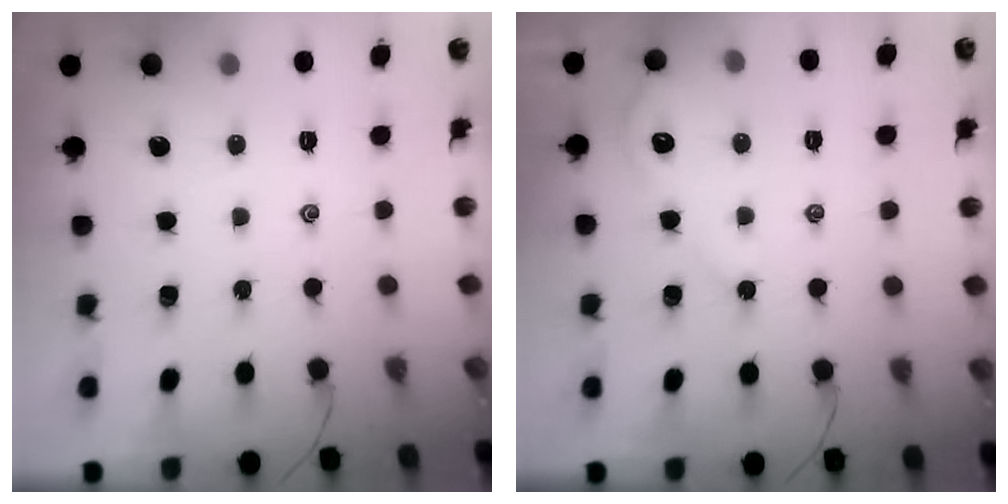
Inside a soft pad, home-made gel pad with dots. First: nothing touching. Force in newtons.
{"total": 3.3, "press": 3.3, "slide": 0.3}